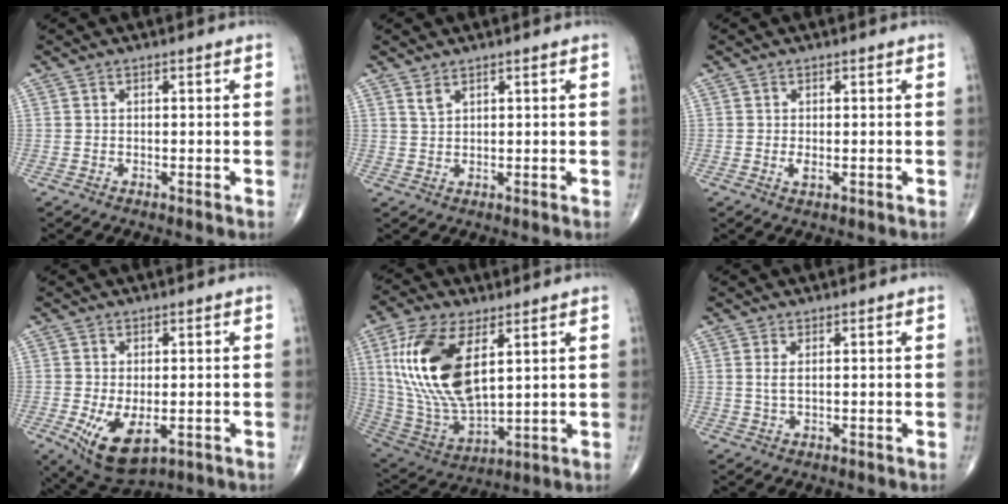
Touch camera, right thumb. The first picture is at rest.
{"total": 1.8, "force": [1.3, 0.6, 0.9], "torque": [-0.017, -0.005, 0.030]}
{"total": 1.4, "force": [-0.1, 0.6, 1.2], "torque": [-0.025, -0.005, -0.001]}
{"total": 9.3, "force": [-2.6, 4.8, 7.5], "torque": [-0.130, -0.016, -0.028]}
{"total": 20.6, "force": [6.1, 9.7, 17.1], "torque": [-0.344, -0.029, 0.123]}
{"total": 1.6, "force": [0.4, 0.4, 1.5], "torque": [-0.038, -0.002, 0.014]}